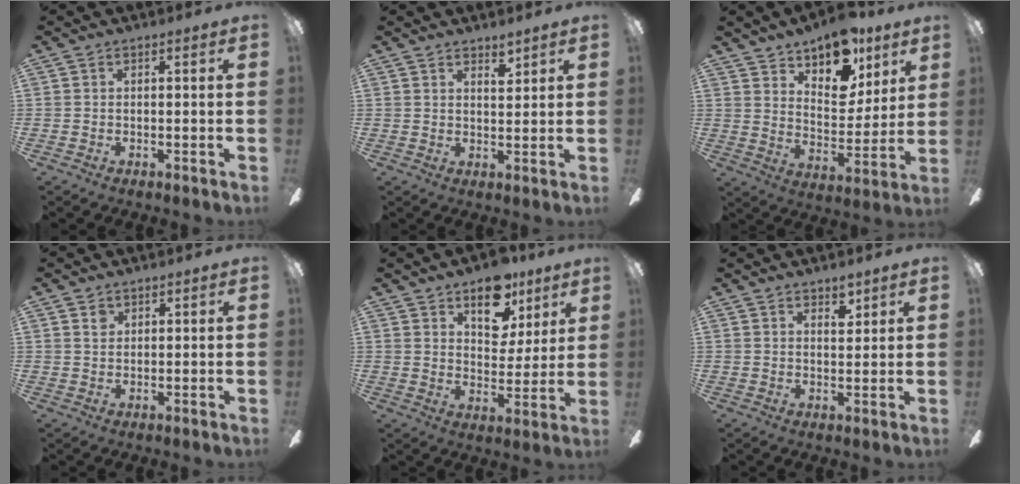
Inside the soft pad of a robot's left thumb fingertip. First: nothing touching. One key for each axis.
{"total": 3.5, "fx": 3.1, "fy": 1.1, "fz": 1.3, "tx": -0.006, "ty": -0.018, "tz": 0.051}
{"total": 14.0, "fx": 10.4, "fy": 7.0, "fz": 6.3, "tx": -0.096, "ty": -0.060, "tz": 0.188}
{"total": 2.0, "fx": 1.4, "fy": 1.3, "fz": 0.5, "tx": 0.005, "ty": -0.007, "tz": 0.023}
{"total": 12.7, "fx": 7.8, "fy": 7.6, "fz": 6.6, "tx": -0.081, "ty": -0.037, "tz": 0.139}
{"total": 4.0, "fx": 3.2, "fy": 1.7, "fz": 1.6, "tx": -0.004, "ty": -0.019, "tz": 0.052}